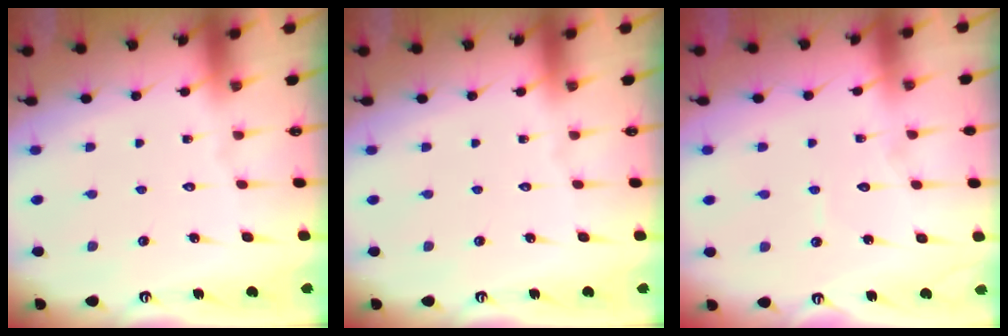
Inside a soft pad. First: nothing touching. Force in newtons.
{"total": 0.0}
{"total": 5.1, "press": 5.1, "slide": 0.4}